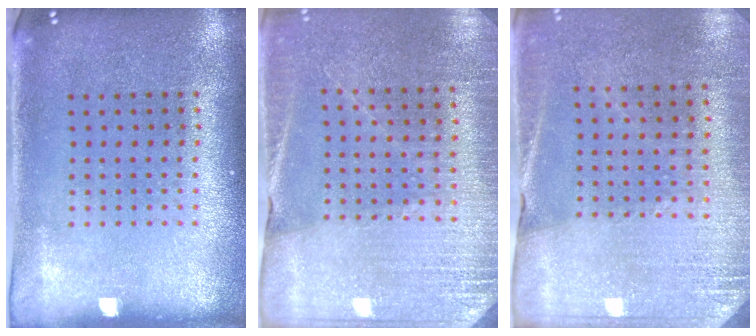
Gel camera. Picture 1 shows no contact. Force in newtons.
{"total": 2.8, "press": 2.8, "slide": 0.2}
{"total": 2.6, "press": 2.5, "slide": 0.8}